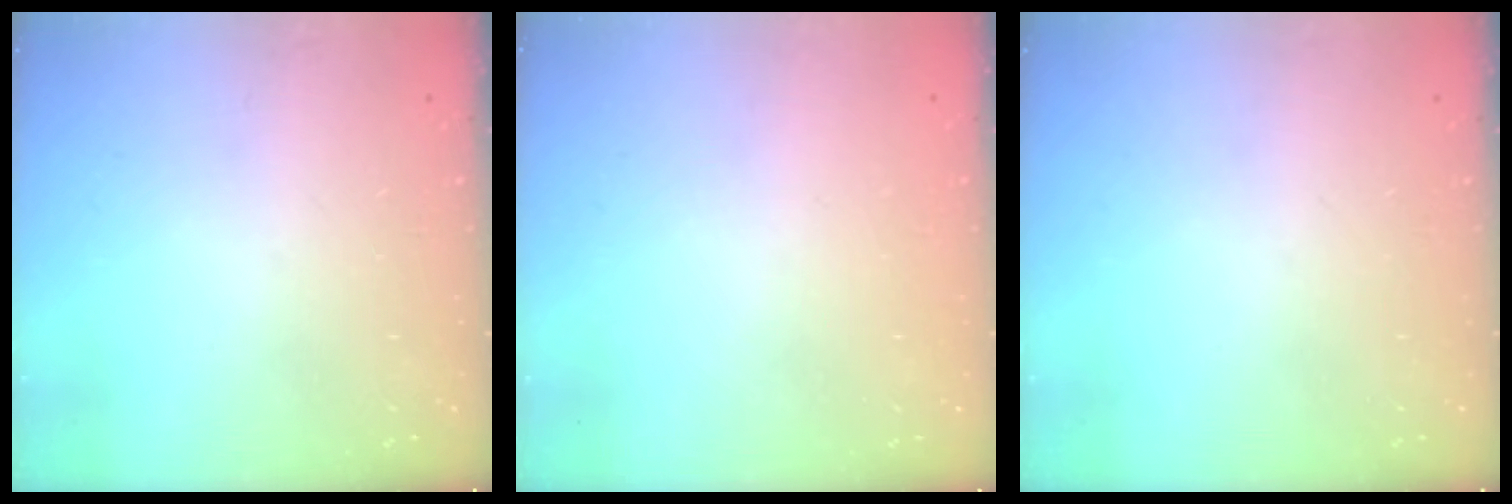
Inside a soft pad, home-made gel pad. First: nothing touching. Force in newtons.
{"total": 1.9, "press": 1.9, "slide": 0.1}
{"total": 0.0}